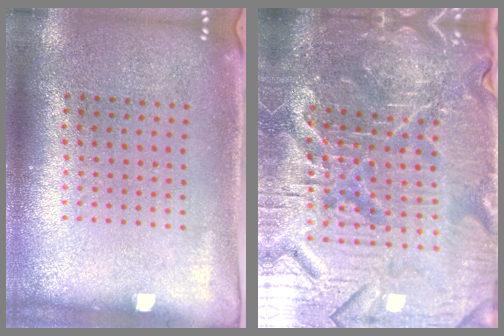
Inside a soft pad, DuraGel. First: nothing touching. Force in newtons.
{"total": 7.2, "press": 6.4, "slide": 3.2}